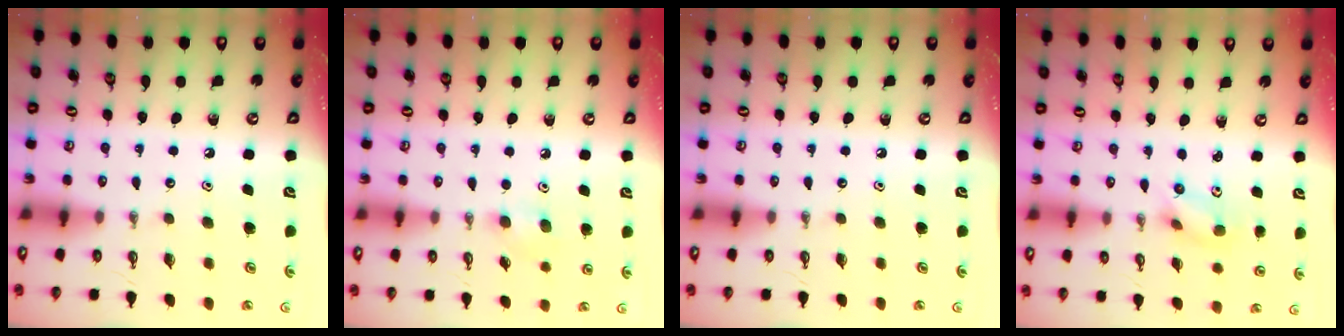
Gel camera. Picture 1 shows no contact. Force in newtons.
{"total": 5.0, "press": 4.8, "slide": 1.4}
{"total": 0.0}
{"total": 2.3, "press": 2.2, "slide": 0.8}